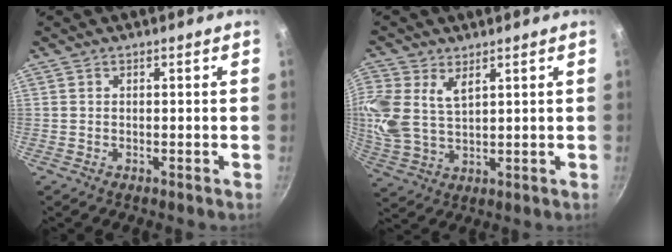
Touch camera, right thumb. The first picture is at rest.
{"total": 11.0, "force": [4.6, 6.9, 7.3], "torque": [-0.166, -0.009, 0.097]}